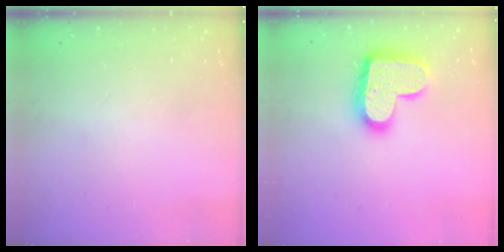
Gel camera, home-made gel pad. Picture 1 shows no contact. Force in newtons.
{"total": 17.8, "press": 17.7, "slide": 1.1}